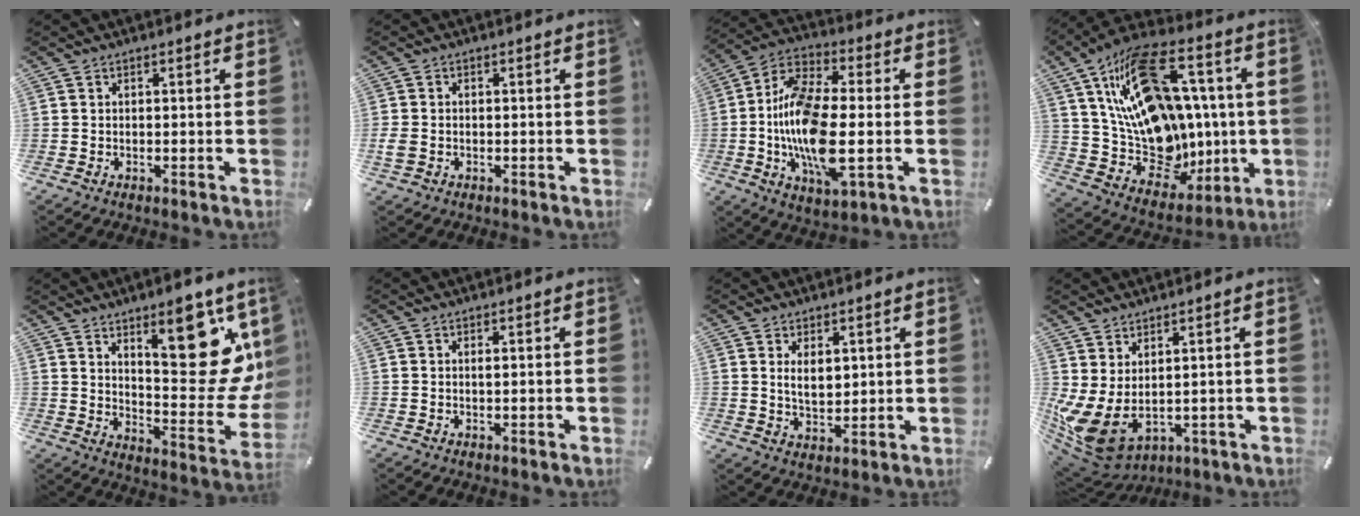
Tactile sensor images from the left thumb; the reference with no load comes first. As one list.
[{"total": 2.3, "force": [-0.6, 1.7, 1.4], "torque": [-0.032, 0.000, -0.011]}, {"total": 17.6, "force": [-1.9, 7.9, 15.6], "torque": [-0.330, -0.005, -0.032]}, {"total": 25.3, "force": [6.9, 16.4, 18.0], "torque": [-0.319, -0.055, 0.135]}, {"total": 19.5, "force": [10.3, 8.3, 14.4], "torque": [-0.159, -0.084, 0.166]}, {"total": 0.5, "force": [0.1, 0.0, 0.5], "torque": [-0.010, -0.001, 0.002]}, {"total": 4.9, "force": [1.8, 3.0, 3.4], "torque": [-0.056, -0.001, 0.029]}, {"total": 7.8, "force": [0.0, 5.0, 6.0], "torque": [-0.150, -0.025, 0.004]}]